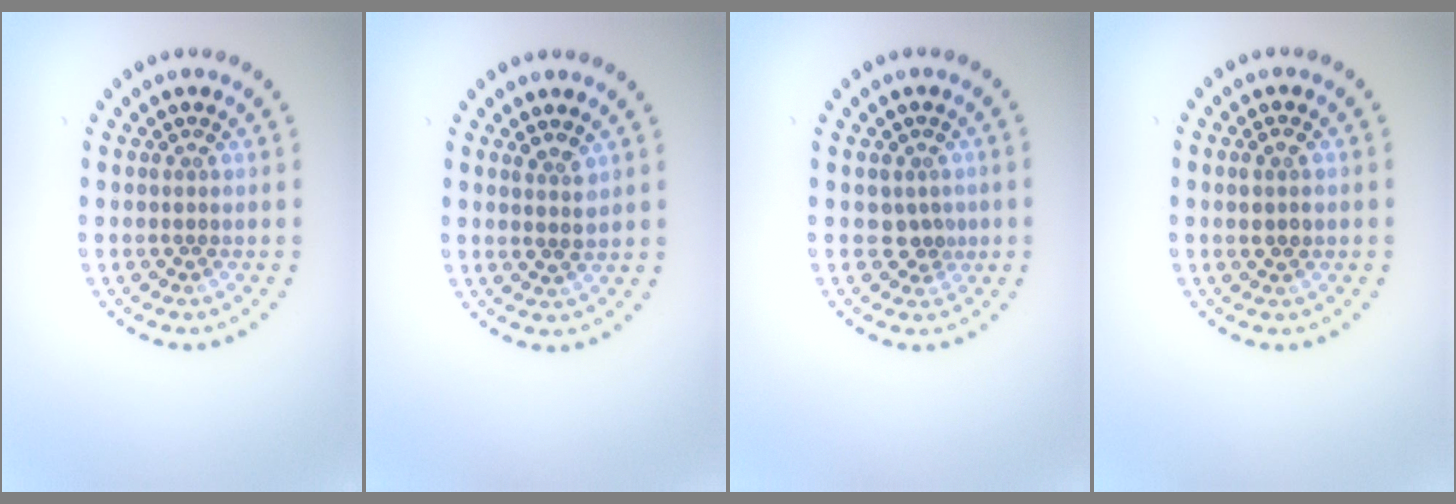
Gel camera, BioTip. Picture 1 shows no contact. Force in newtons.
{"total": 1.4, "press": 1.2, "slide": 0.6}
{"total": 1.4, "press": 1.1, "slide": 0.8}
{"total": 1.5, "press": 1.4, "slide": 0.4}